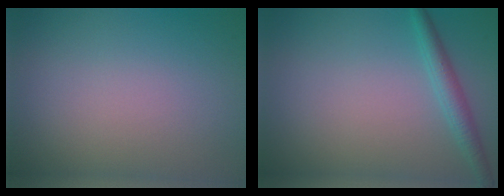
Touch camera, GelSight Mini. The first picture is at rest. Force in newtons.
{"total": 2.0, "press": 2.0, "slide": 0.0}